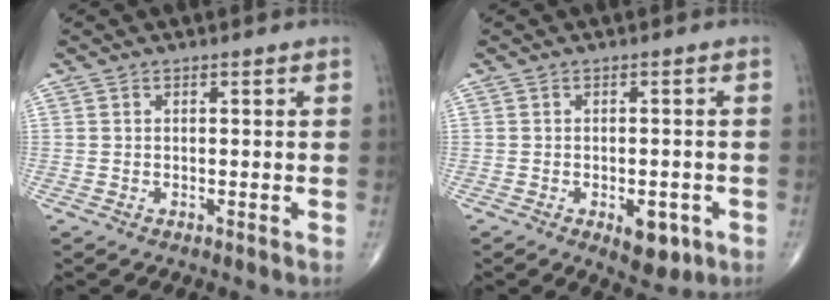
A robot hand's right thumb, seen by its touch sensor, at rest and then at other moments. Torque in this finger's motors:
{"motor_torque": [1.67, 0.63, 0.35, -0.55, 0.16]}